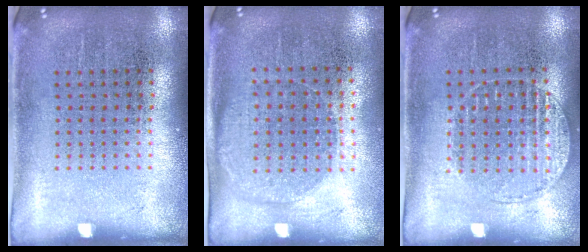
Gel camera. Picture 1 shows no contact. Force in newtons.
{"total": 1.3, "press": 1.2, "slide": 0.5}
{"total": 1.2, "press": 1.1, "slide": 0.4}